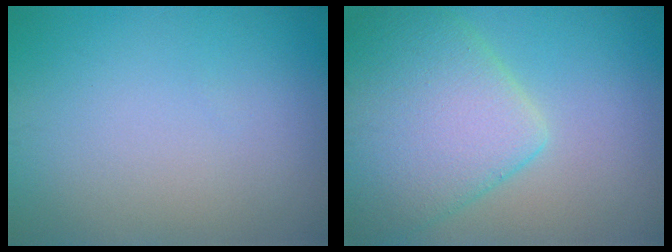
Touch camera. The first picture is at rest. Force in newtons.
{"total": 8.2, "press": 8.2, "slide": 0.4}